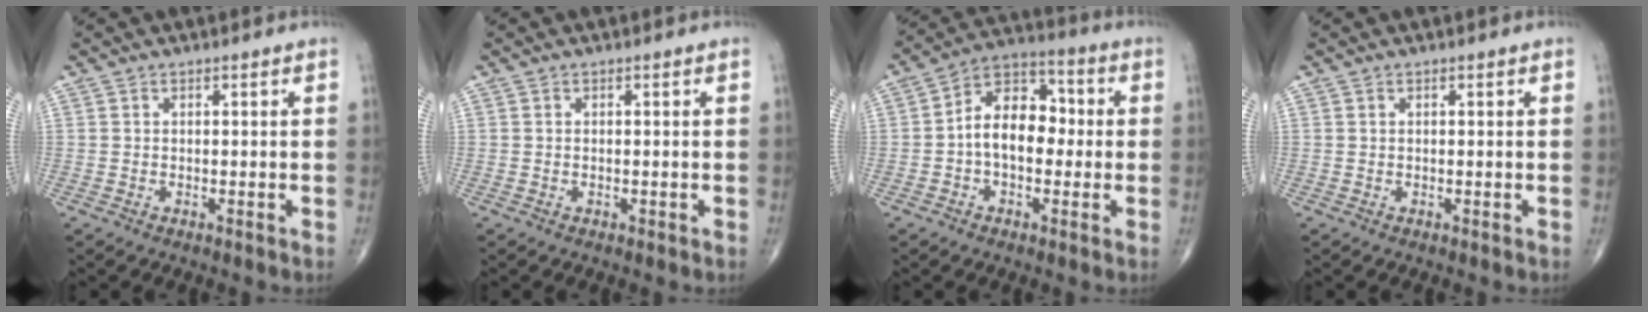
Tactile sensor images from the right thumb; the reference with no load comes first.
{"total": 0.0}
{"total": 11.6, "force": [-0.5, 7.6, 8.8], "torque": [-0.117, 0.037, -0.021]}
{"total": 0.0}